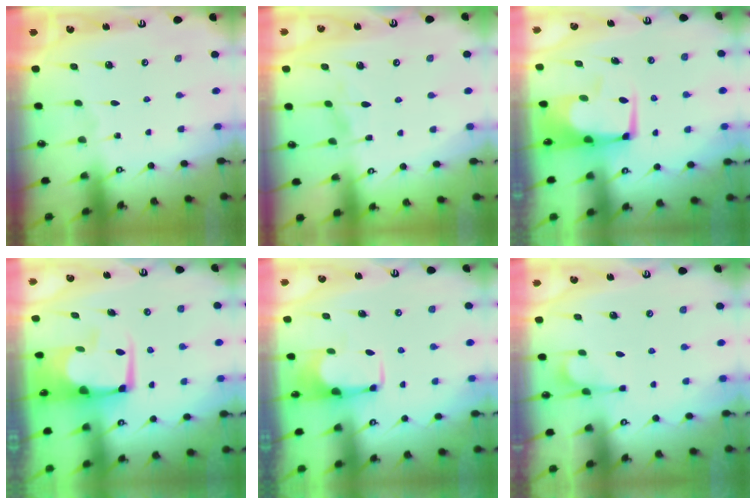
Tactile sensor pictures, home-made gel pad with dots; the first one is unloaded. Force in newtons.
{"total": 3.6, "press": 3.6, "slide": 0.3}
{"total": 3.4, "press": 3.2, "slide": 1.2}
{"total": 7.1, "press": 6.9, "slide": 1.6}
{"total": 1.8, "press": 1.6, "slide": 0.7}
{"total": 2.5, "press": 2.0, "slide": 1.4}